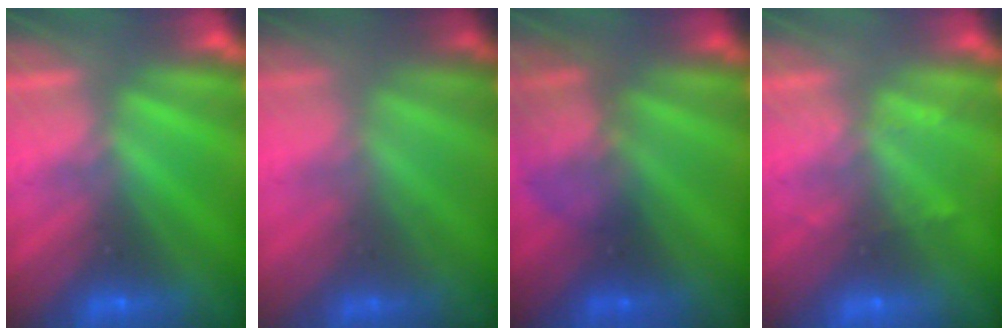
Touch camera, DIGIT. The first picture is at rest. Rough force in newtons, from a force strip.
{"total": 1.6}
{"total": 2.2}
{"total": 2.3}